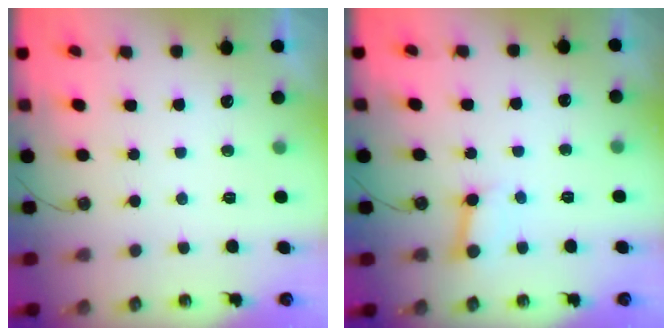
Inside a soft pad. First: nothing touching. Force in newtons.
{"total": 3.1, "press": 3.1, "slide": 0.1}